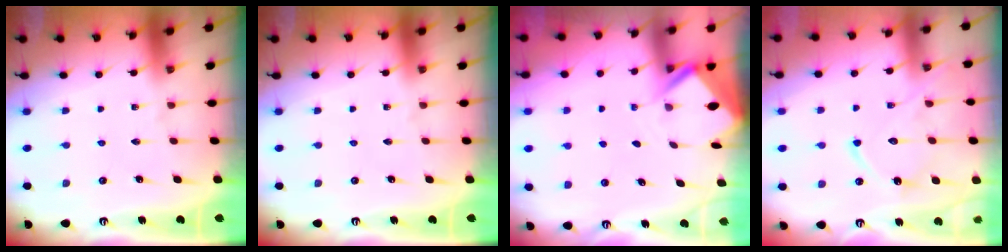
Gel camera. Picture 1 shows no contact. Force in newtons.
{"total": 0.0}
{"total": 3.0, "press": 3.0, "slide": 0.3}
{"total": 12.8, "press": 12.8, "slide": 1.2}